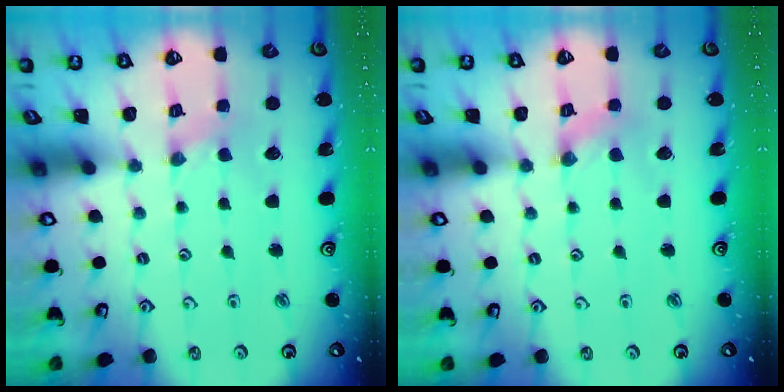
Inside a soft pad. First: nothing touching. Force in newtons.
{"total": 0.5, "press": 0.5, "slide": 0.2}